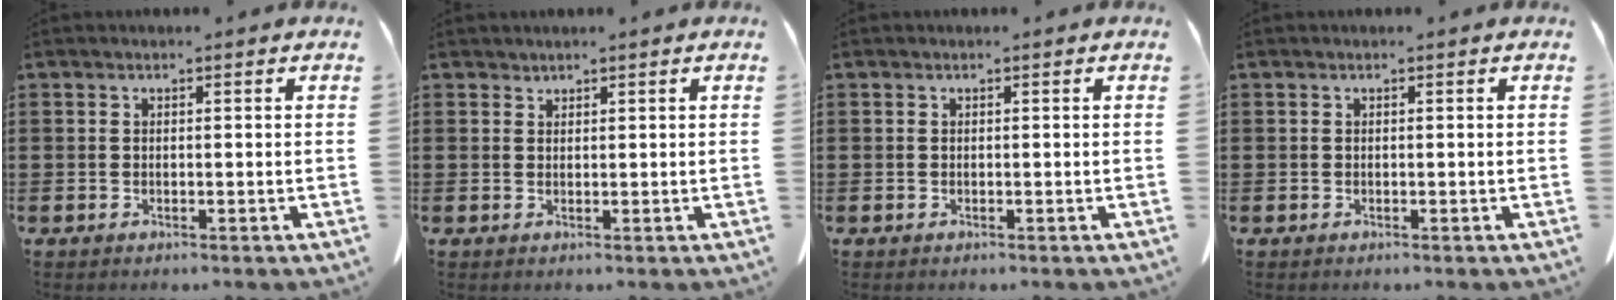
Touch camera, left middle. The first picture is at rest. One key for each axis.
{"total": 0.8, "fx": 0.8, "fy": 0.1, "fz": -0.1, "tx": -0.001, "ty": -0.002, "tz": 0.016}
{"total": 0.0}
{"total": 0.0}